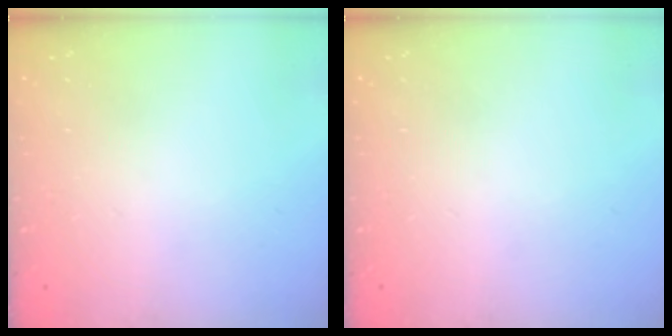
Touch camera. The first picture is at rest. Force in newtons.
{"total": 0.0}